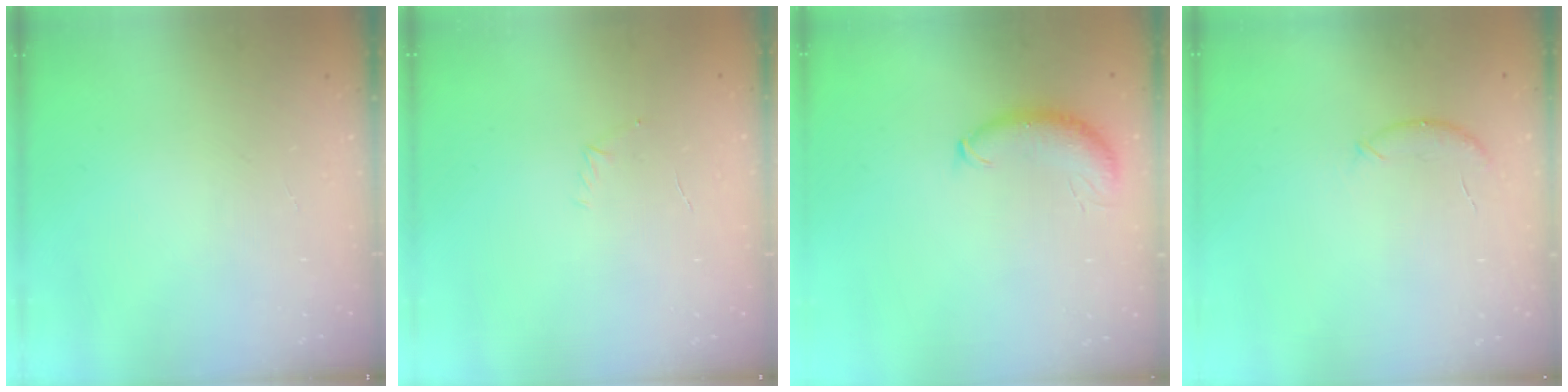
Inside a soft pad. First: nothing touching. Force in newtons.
{"total": 4.7, "press": 4.5, "slide": 1.3}
{"total": 8.7, "press": 8.6, "slide": 1.2}
{"total": 6.5, "press": 6.5, "slide": 1.0}